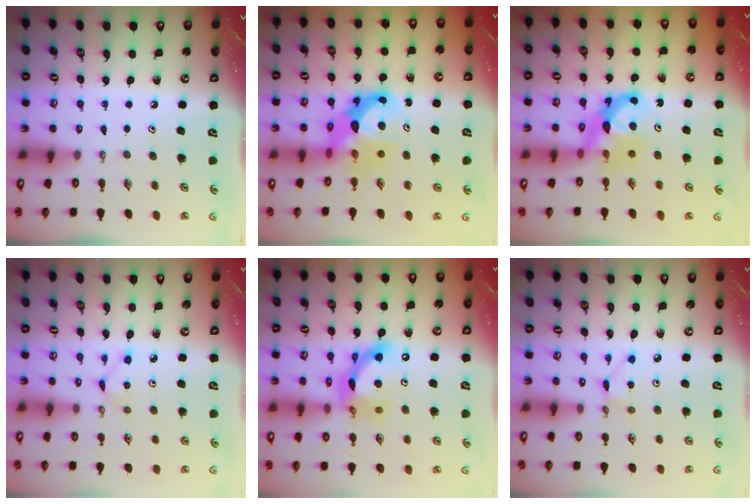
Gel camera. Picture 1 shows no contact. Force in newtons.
{"total": 9.6, "press": 9.5, "slide": 0.5}
{"total": 7.5, "press": 7.5, "slide": 0.3}
{"total": 3.2, "press": 3.2, "slide": 0.3}
{"total": 12.7, "press": 12.6, "slide": 1.5}
{"total": 2.9, "press": 2.9, "slide": 0.3}